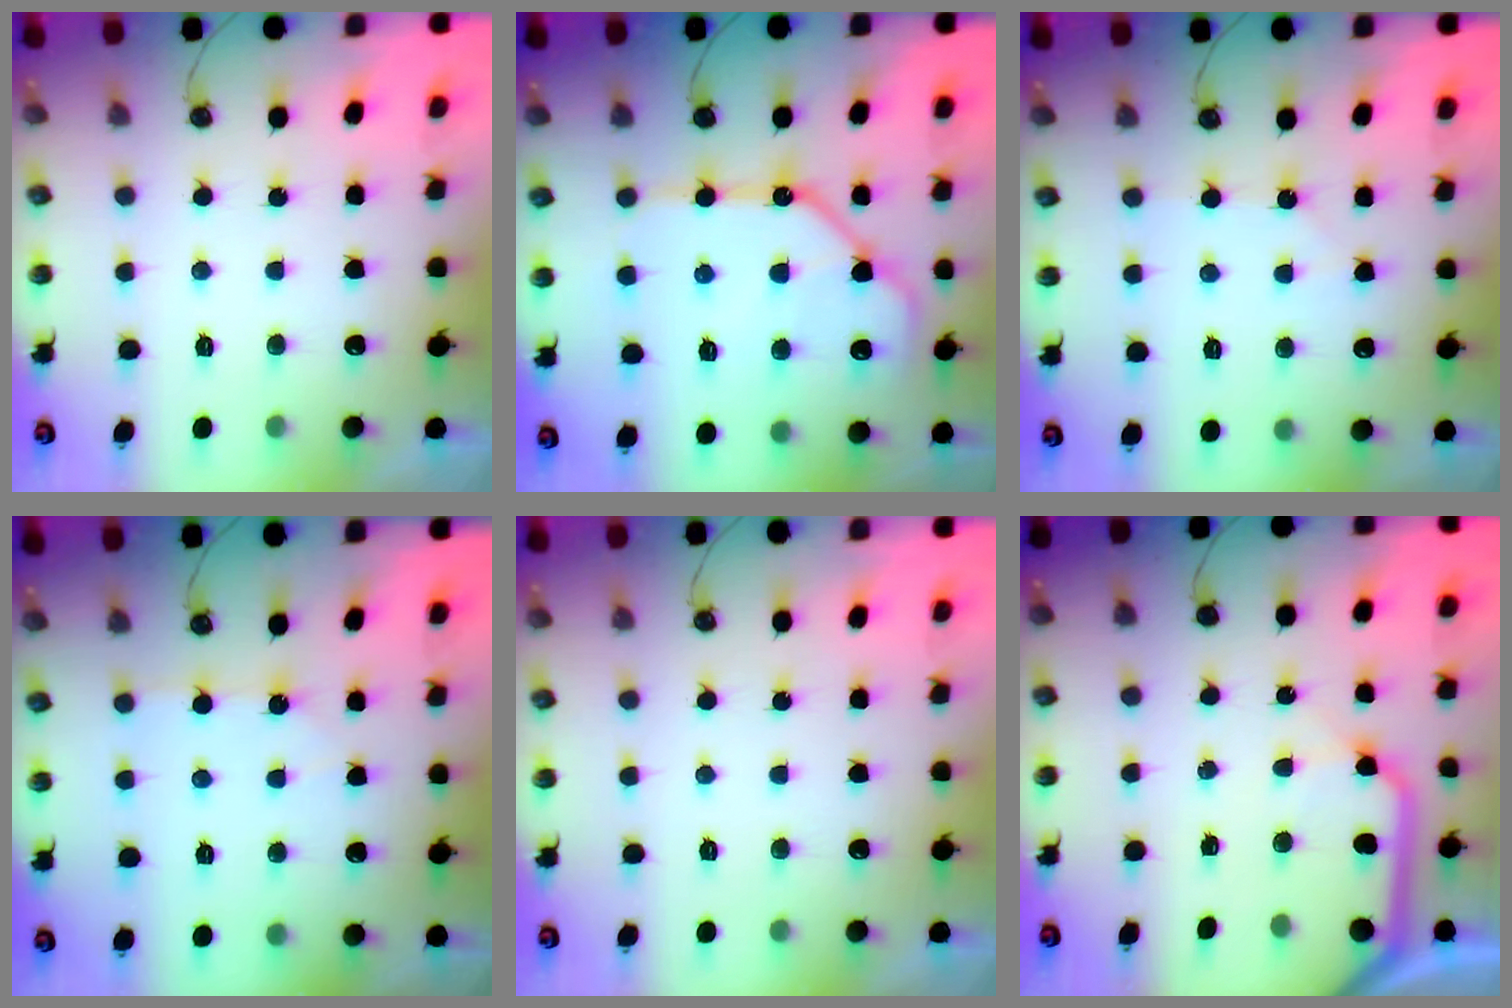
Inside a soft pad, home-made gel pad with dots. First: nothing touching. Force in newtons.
{"total": 16.5, "press": 16.4, "slide": 1.8}
{"total": 3.8, "press": 3.8, "slide": 0.7}
{"total": 3.3, "press": 3.3, "slide": 0.6}
{"total": 0.0}
{"total": 11.3, "press": 11.3, "slide": 1.1}